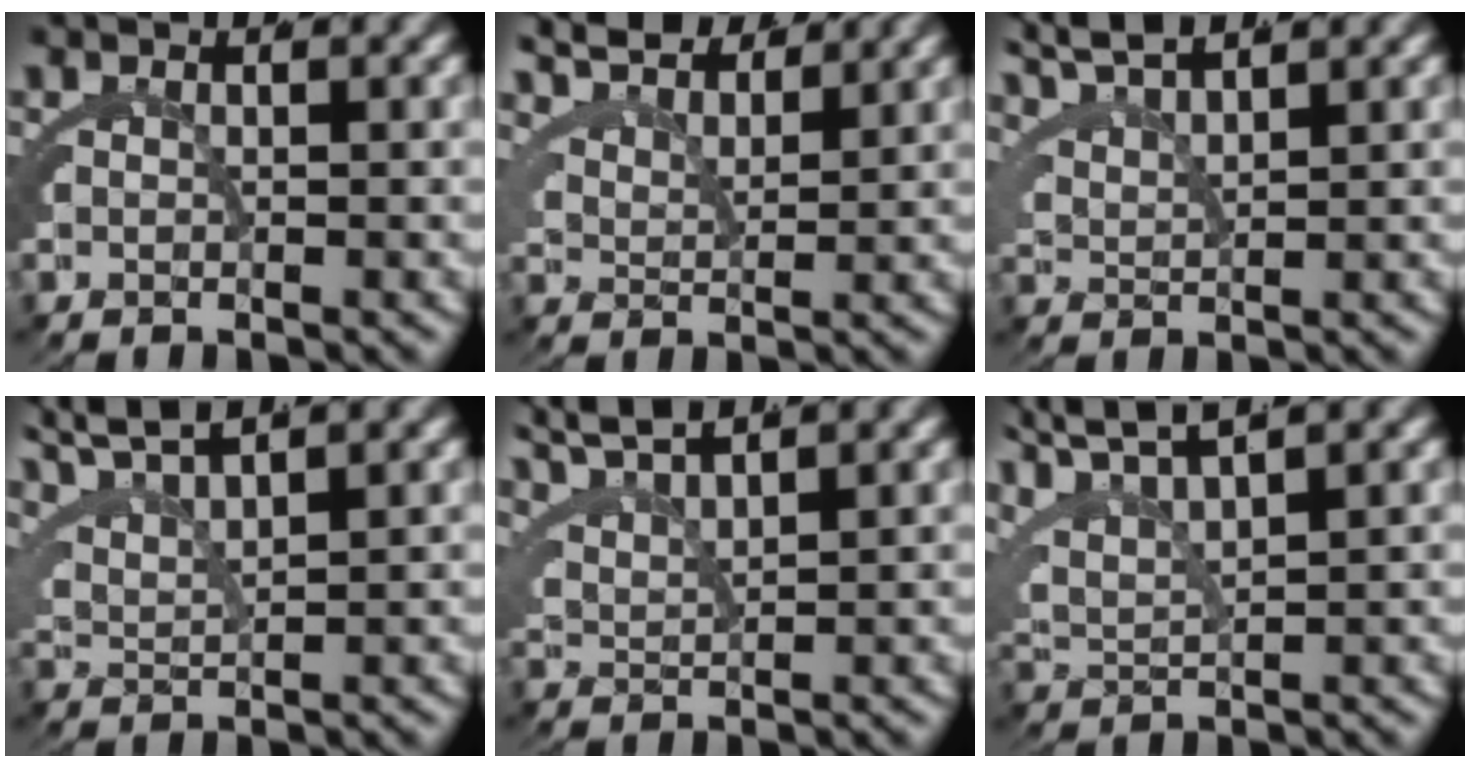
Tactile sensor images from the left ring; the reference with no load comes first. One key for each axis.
{"total": 4.8, "fx": 4.4, "fy": 0.6, "fz": 1.9, "tx": -0.026, "ty": 0.008, "tz": 0.077}
{"total": 4.0, "fx": 3.8, "fy": -0.1, "fz": 1.5, "tx": -0.029, "ty": 0.008, "tz": 0.071}
{"total": 4.5, "fx": 3.8, "fy": 1.1, "fz": 2.2, "tx": -0.047, "ty": 0.011, "tz": 0.068}
{"total": 4.4, "fx": 4.0, "fy": 0.4, "fz": 1.8, "tx": -0.035, "ty": 0.010, "tz": 0.073}
{"total": 4.8, "fx": 3.0, "fy": 2.4, "fz": 2.8, "tx": -0.077, "ty": 0.000, "tz": 0.056}